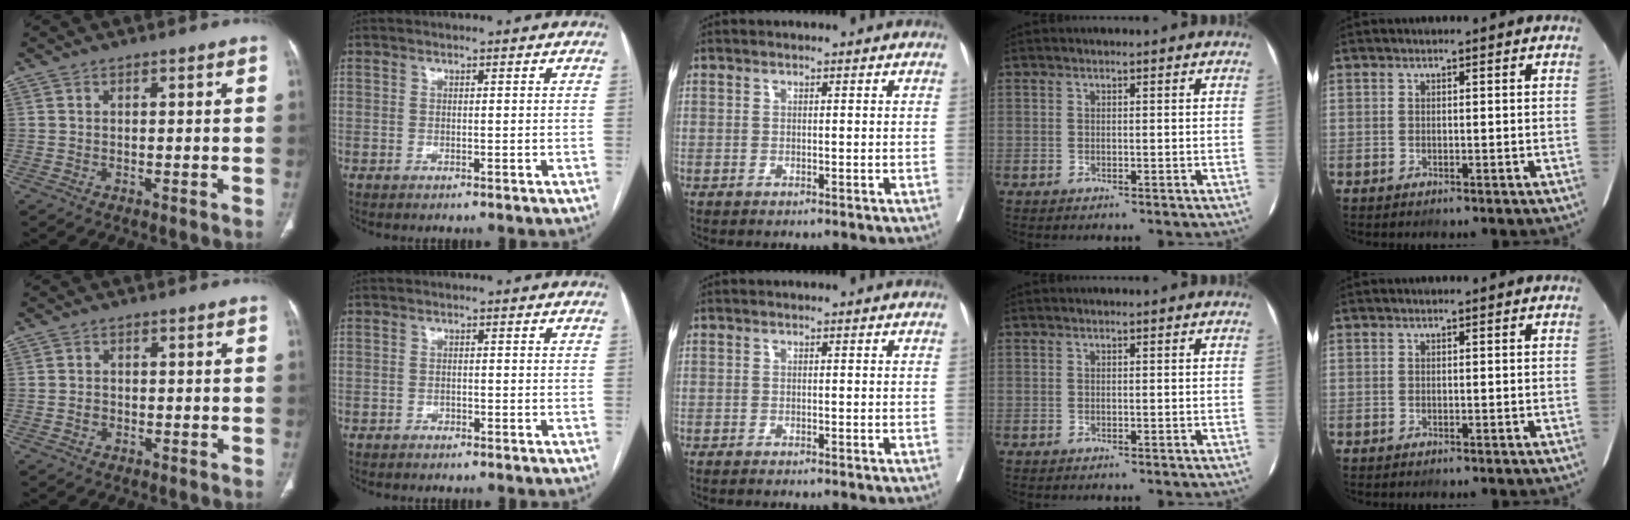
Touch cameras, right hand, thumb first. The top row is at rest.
{"thumb": {"total": 1.5, "force": [-0.5, 1.2, 0.6], "torque": [-0.009, 0.005, -0.010]}, "index": {"total": 0.7, "force": [-0.6, 0.4, 0.2], "torque": [-0.004, 0.001, -0.011]}, "middle": {"total": 1.9, "force": [-1.7, 0.0, 0.9], "torque": [-0.013, 0.000, -0.022]}}